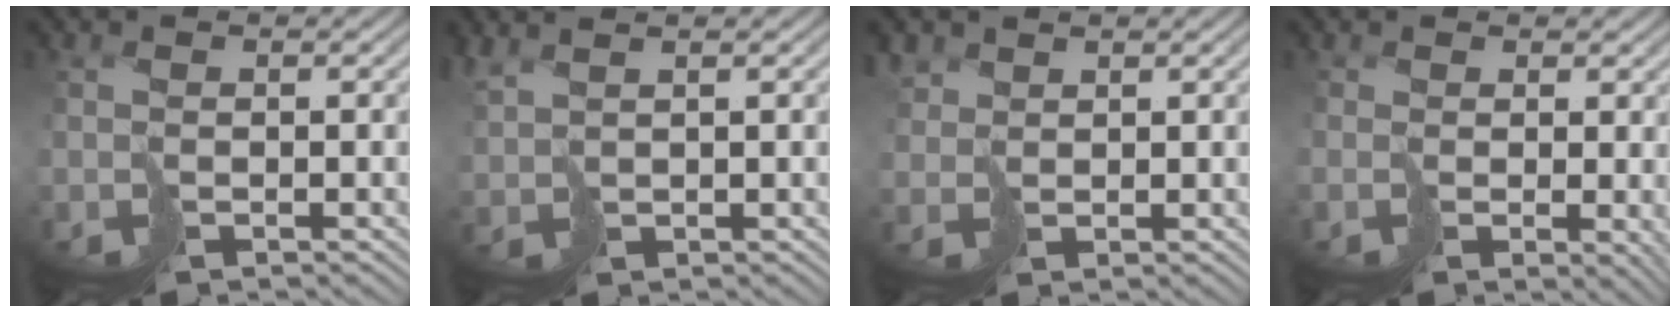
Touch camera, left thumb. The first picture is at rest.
{"total": 2.4, "force": [2.0, 0.1, 1.4], "torque": [-0.053, -0.004, 0.042]}
{"total": 2.7, "force": [1.9, 1.8, 0.3], "torque": [-0.029, -0.001, 0.036]}
{"total": 2.2, "force": [-0.3, 0.4, 2.1], "torque": [-0.025, -0.015, 0.007]}